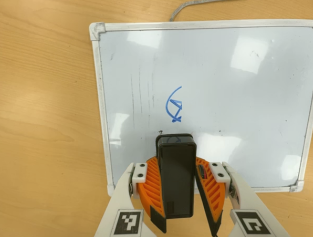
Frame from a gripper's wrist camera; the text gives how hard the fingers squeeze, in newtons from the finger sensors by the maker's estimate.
{"total": 8.6, "left": 8.9, "right": 8.2}